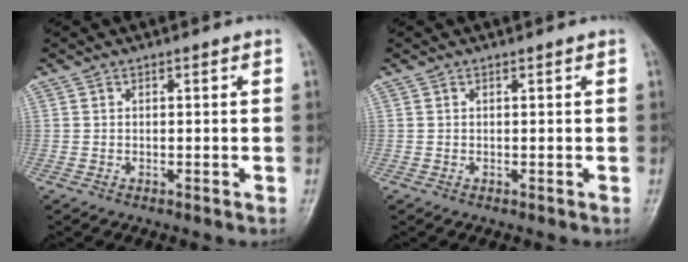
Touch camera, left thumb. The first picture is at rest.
{"total": 0.0}